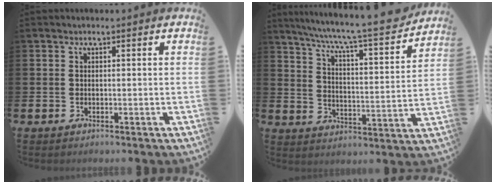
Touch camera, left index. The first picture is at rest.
{"total": 8.5, "force": [7.6, 0.2, 3.6], "torque": [-0.098, -0.056, 0.125]}